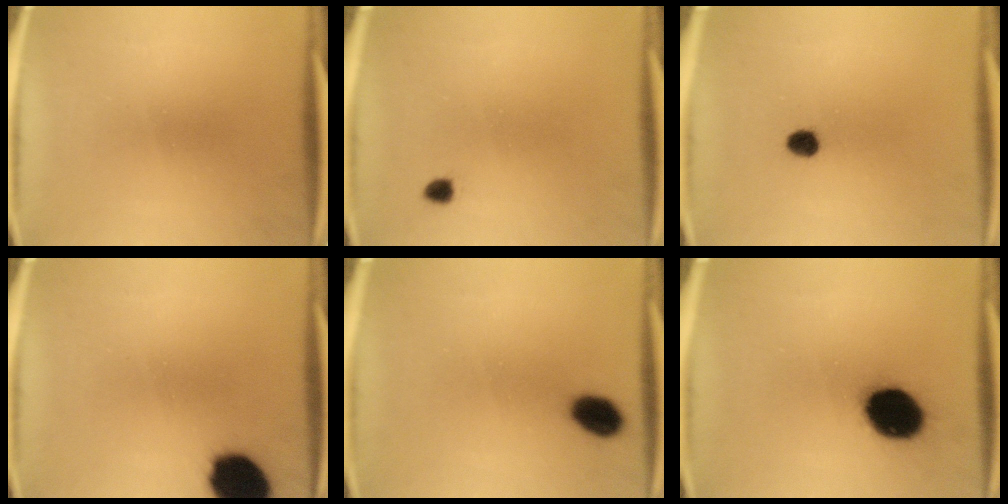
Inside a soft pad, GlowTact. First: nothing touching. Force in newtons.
{"total": 1.3}
{"total": 2.8}
{"total": 13.3}
{"total": 6.2}
{"total": 15.4}